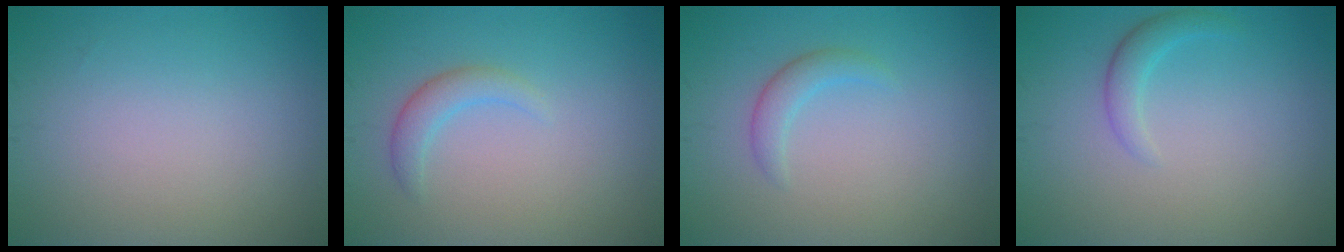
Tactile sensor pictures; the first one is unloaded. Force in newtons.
{"total": 1.9, "press": 1.9, "slide": 0.0}
{"total": 1.7, "press": 1.7, "slide": 0.2}
{"total": 1.8, "press": 1.8, "slide": 0.1}